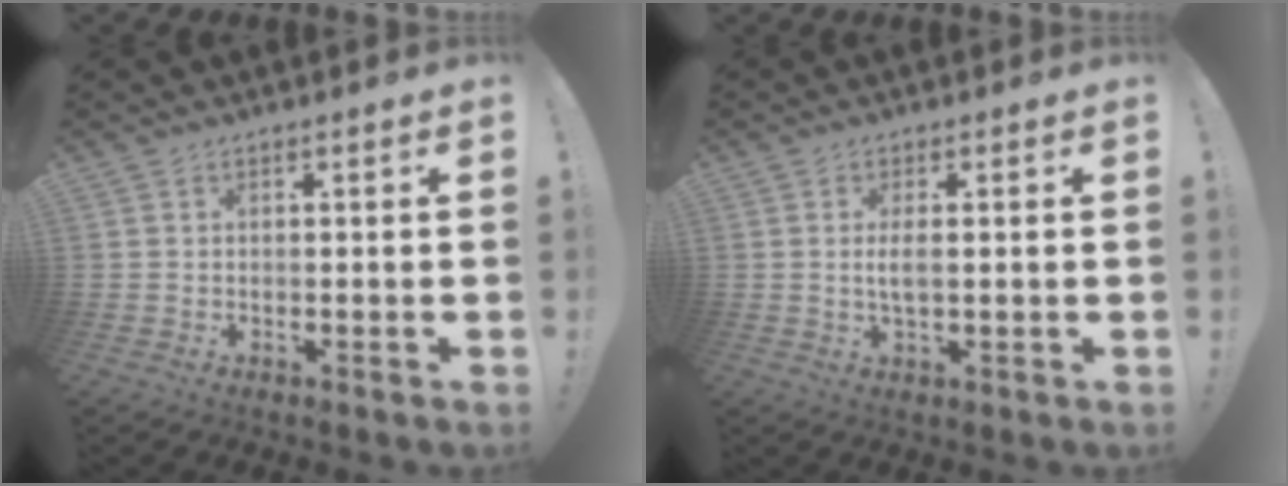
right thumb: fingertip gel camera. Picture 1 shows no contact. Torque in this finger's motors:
{"motor_torque": [0.16, 0.06, -0.13, 0.04, 0.03]}